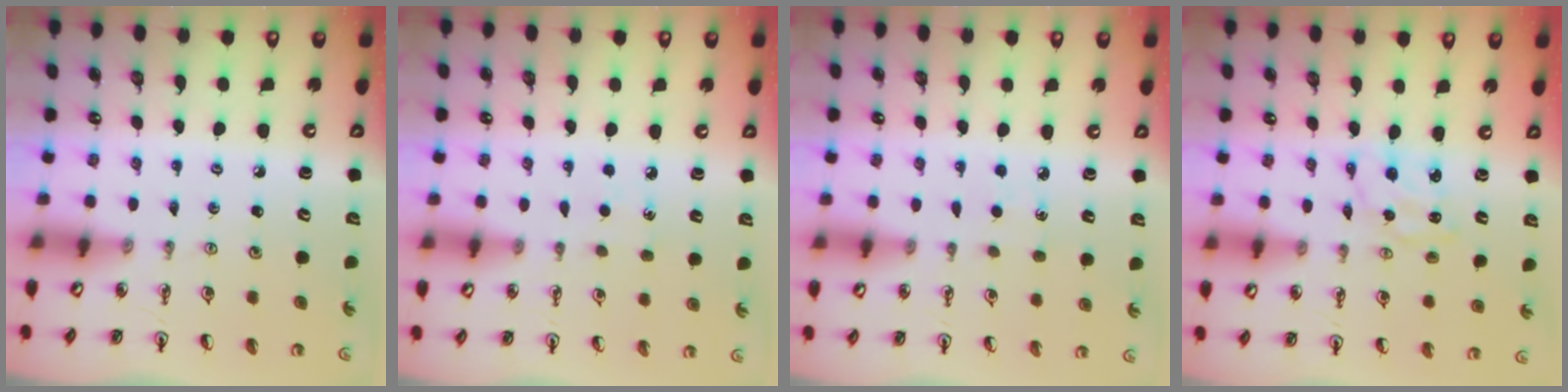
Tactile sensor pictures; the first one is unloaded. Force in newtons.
{"total": 3.1, "press": 3.1, "slide": 0.3}
{"total": 2.4, "press": 2.4, "slide": 0.3}
{"total": 1.7, "press": 1.7, "slide": 0.3}